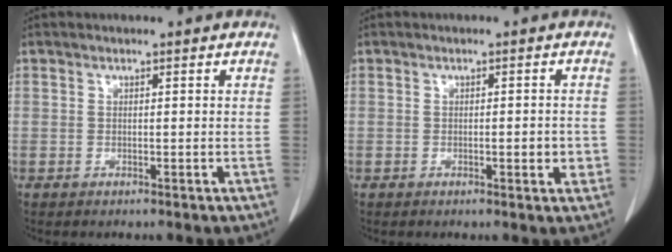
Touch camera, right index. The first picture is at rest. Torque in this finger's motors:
{"motor_torque": [0.36, -0.15, 0.04, 0.01]}